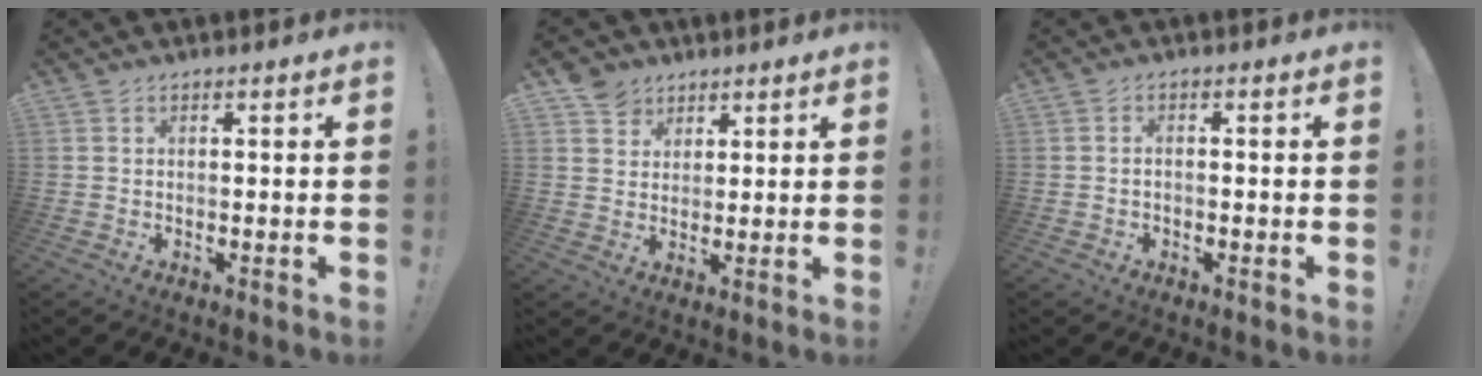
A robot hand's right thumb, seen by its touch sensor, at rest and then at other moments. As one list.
[{"total": 5.7, "force": [3.8, 4.2, 0.6], "torque": [-0.006, -0.024, 0.074]}, {"total": 1.1, "force": [-0.8, 0.5, 0.6], "torque": [-0.015, 0.006, -0.013]}]